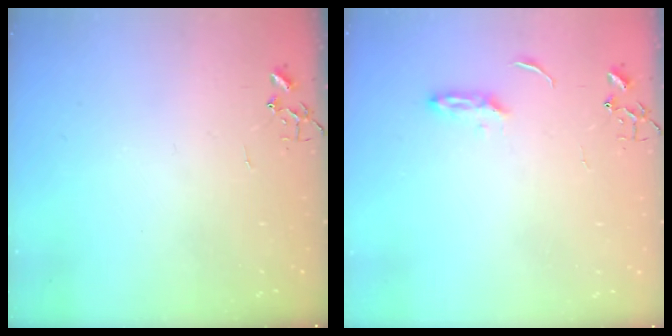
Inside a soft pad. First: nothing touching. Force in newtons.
{"total": 3.1, "press": 3.0, "slide": 0.4}